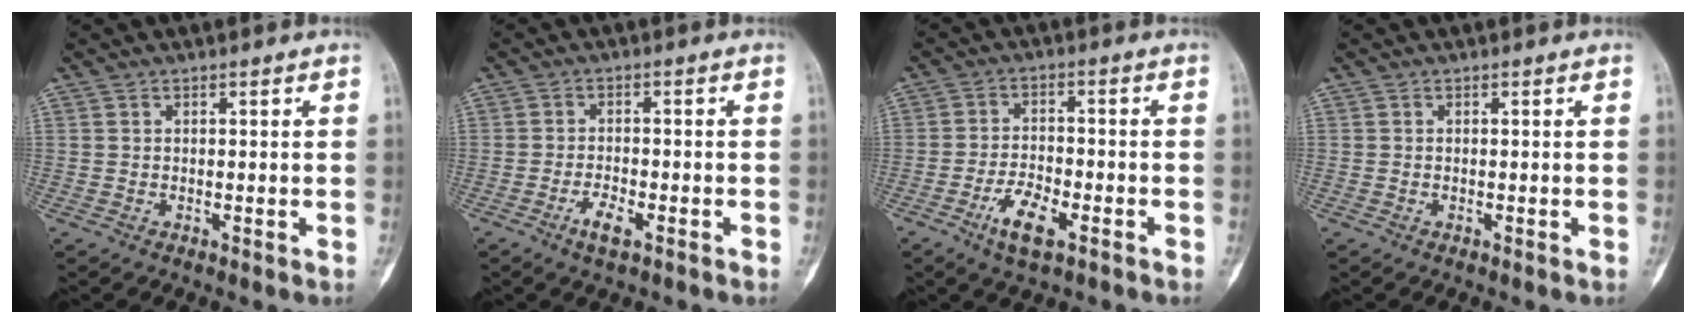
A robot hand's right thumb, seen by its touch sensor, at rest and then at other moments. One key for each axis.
{"total": 3.6, "fx": -2.0, "fy": 1.4, "fz": 2.6, "tx": -0.052, "ty": 0.008, "tz": -0.038}
{"total": 6.8, "fx": -3.6, "fy": 2.8, "fz": 5.1, "tx": -0.098, "ty": 0.015, "tz": -0.066}
{"total": 0.0}